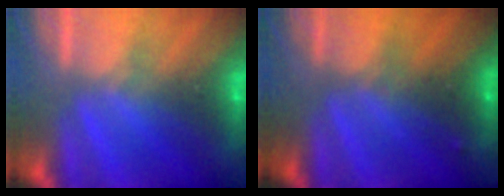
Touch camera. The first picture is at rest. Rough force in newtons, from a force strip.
{"total": 2.7}